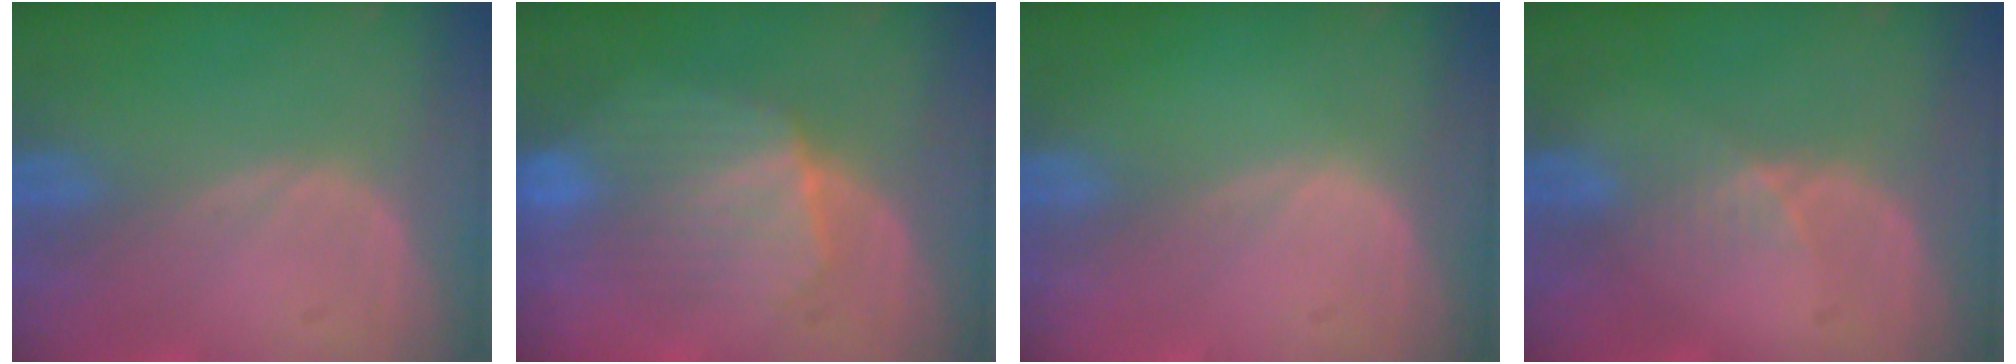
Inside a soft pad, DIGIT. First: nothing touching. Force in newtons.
{"total": 7.2, "press": 7.1, "slide": 0.4}
{"total": 0.0}
{"total": 2.3, "press": 1.8, "slide": 1.4}